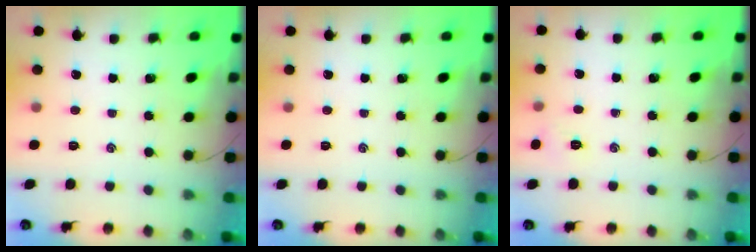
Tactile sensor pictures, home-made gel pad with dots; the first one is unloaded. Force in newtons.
{"total": 0.0}
{"total": 4.5, "press": 4.4, "slide": 1.2}